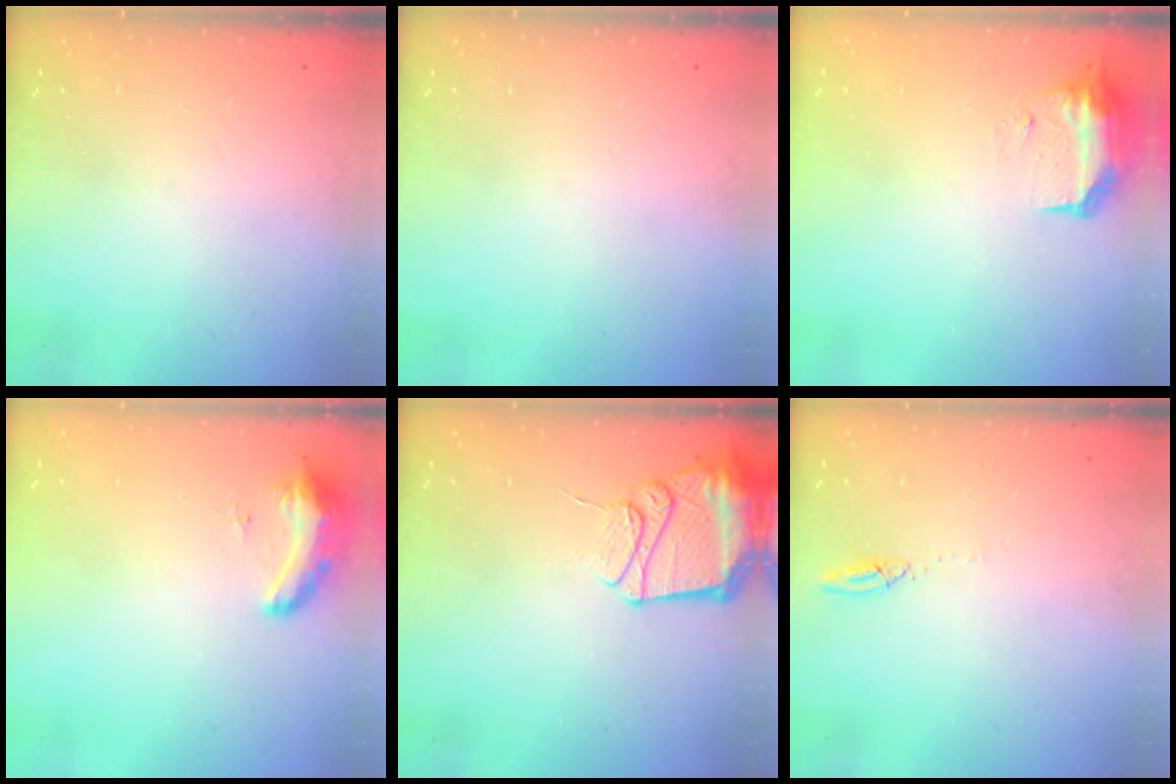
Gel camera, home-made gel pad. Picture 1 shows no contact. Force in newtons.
{"total": 0.0}
{"total": 15.7, "press": 10.5, "slide": 11.7}
{"total": 8.7, "press": 8.5, "slide": 1.6}
{"total": 12.8, "press": 12.8, "slide": 1.1}
{"total": 2.7, "press": 2.7, "slide": 0.2}